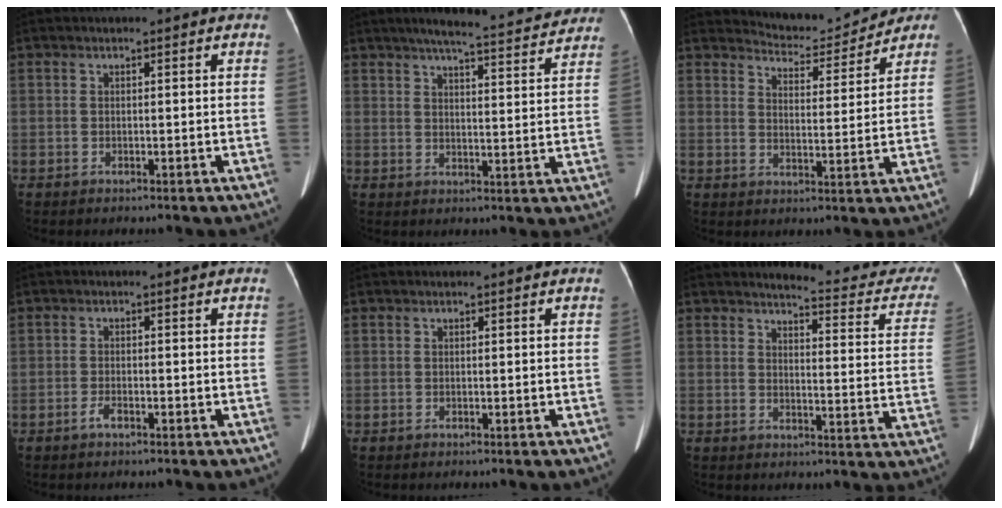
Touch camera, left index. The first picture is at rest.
{"total": 15.1, "force": [13.6, 1.3, 6.5], "torque": [-0.089, 0.004, 0.167]}
{"total": 7.9, "force": [7.8, 1.4, -0.2], "torque": [-0.004, 0.003, 0.108]}
{"total": 1.4, "force": [-1.1, 0.3, 0.8], "torque": [-0.018, -0.007, -0.018]}
{"total": 0.0}
{"total": 16.0, "force": [15.2, 2.0, 4.4], "torque": [-0.032, -0.083, 0.147]}